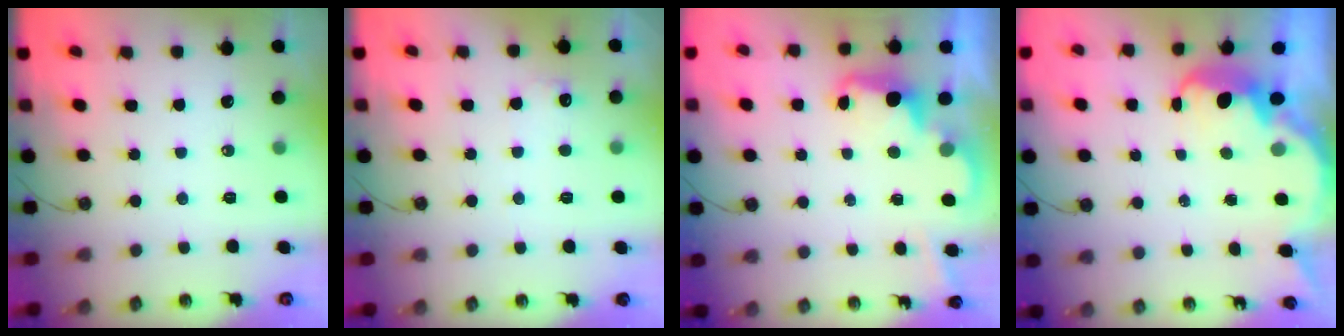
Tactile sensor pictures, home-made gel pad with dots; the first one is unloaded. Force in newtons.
{"total": 5.6, "press": 5.5, "slide": 1.4}
{"total": 2.4, "press": 2.4, "slide": 0.5}
{"total": 3.4, "press": 3.3, "slide": 0.8}